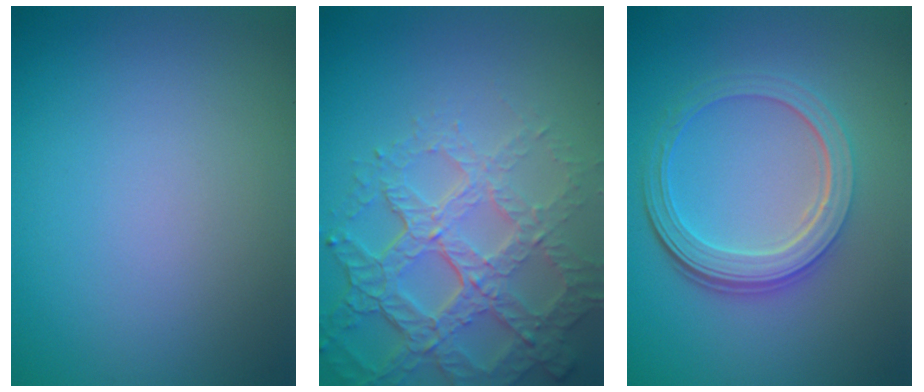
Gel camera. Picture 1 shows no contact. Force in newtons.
{"total": 7.6, "press": 5.3, "slide": 5.4}
{"total": 5.1, "press": 3.7, "slide": 3.5}